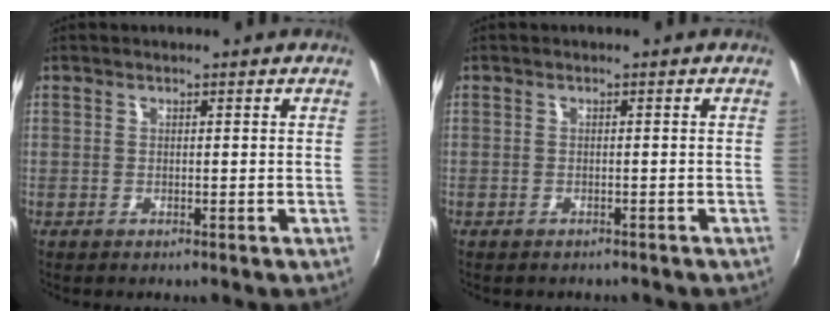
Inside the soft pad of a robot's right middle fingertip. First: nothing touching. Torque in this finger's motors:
{"motor_torque": [0.86, -1.28, 0.08, 0.04]}